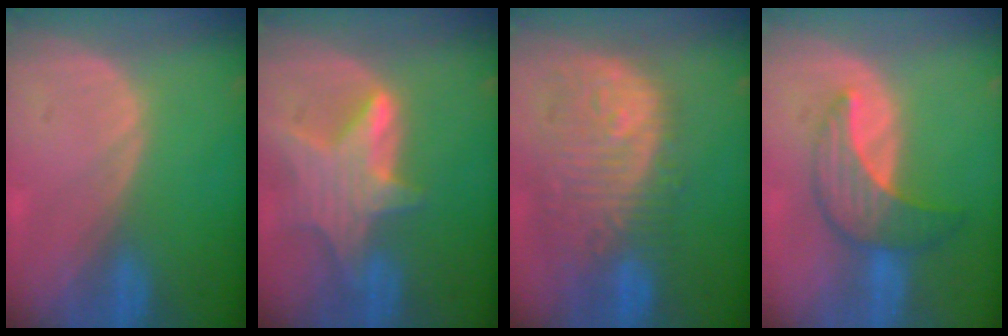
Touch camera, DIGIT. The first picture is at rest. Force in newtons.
{"total": 7.5, "press": 7.0, "slide": 2.9}
{"total": 12.1, "press": 10.9, "slide": 5.4}
{"total": 7.0, "press": 6.9, "slide": 1.5}